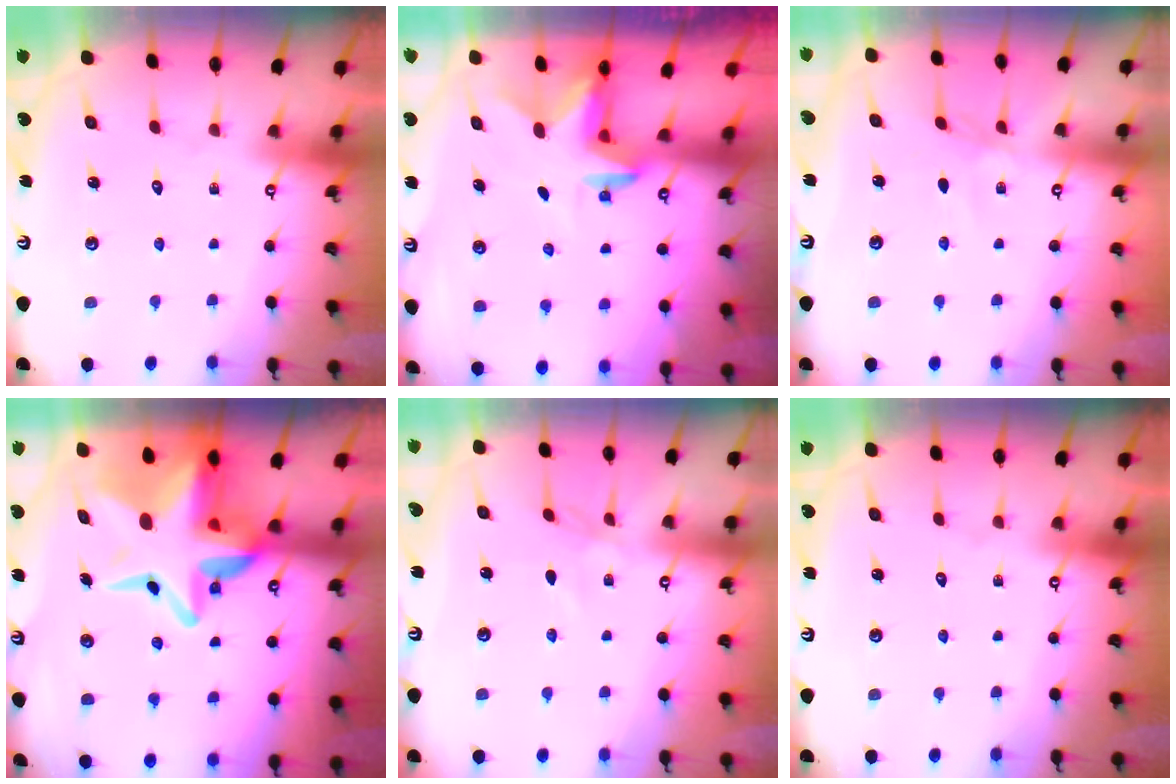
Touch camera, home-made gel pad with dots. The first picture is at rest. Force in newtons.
{"total": 2.4, "press": 2.4, "slide": 0.3}
{"total": 2.0, "press": 2.0, "slide": 0.3}
{"total": 17.5, "press": 16.9, "slide": 4.3}
{"total": 3.4, "press": 3.4, "slide": 0.3}
{"total": 0.0}